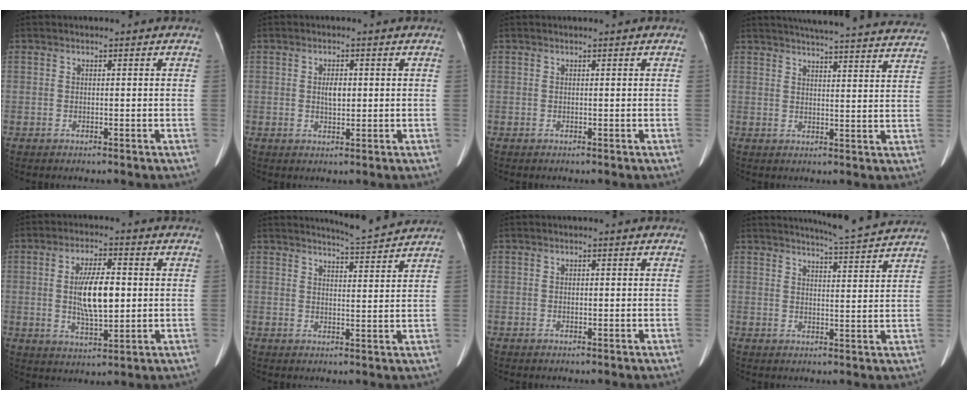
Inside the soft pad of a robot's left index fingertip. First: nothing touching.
{"total": 2.2, "force": [0.2, 1.1, 2.0], "torque": [-0.037, 0.002, 0.005]}
{"total": 0.6, "force": [0.6, 0.0, 0.2], "torque": [-0.004, 0.011, 0.010]}
{"total": 27.4, "force": [25.9, 1.7, 8.8], "torque": [-0.130, -0.051, 0.301]}
{"total": 8.9, "force": [0.5, 2.7, 8.5], "torque": [-0.162, 0.004, 0.010]}
{"total": 5.6, "force": [5.5, -0.9, 0.6], "torque": [-0.023, -0.009, 0.076]}
{"total": 0.6, "force": [-0.1, 0.3, 0.4], "torque": [-0.010, 0.000, -0.002]}
{"total": 8.4, "force": [8.0, -1.2, 2.1], "torque": [-0.046, -0.003, 0.104]}